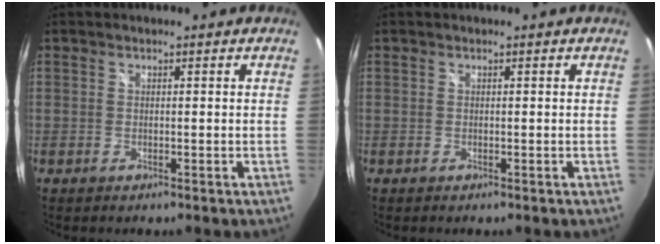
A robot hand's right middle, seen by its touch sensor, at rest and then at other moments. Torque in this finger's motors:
{"motor_torque": [0.00, -0.01, 0.00, 0.00]}